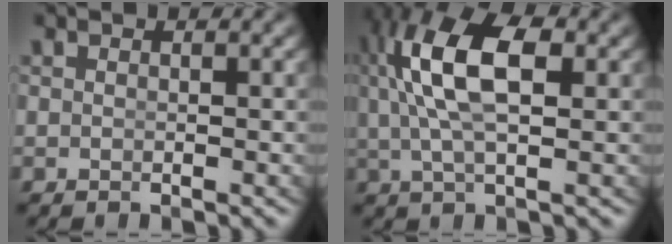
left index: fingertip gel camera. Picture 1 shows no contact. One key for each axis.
{"total": 8.2, "fx": 1.8, "fy": 3.7, "fz": 7.1, "tx": -0.152, "ty": -0.006, "tz": 0.038}